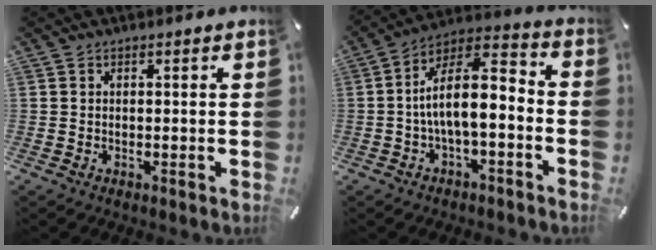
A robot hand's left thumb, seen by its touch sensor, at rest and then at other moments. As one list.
[{"total": 11.9, "force": [-1.7, 4.9, 10.7], "torque": [-0.201, -0.003, -0.034]}]